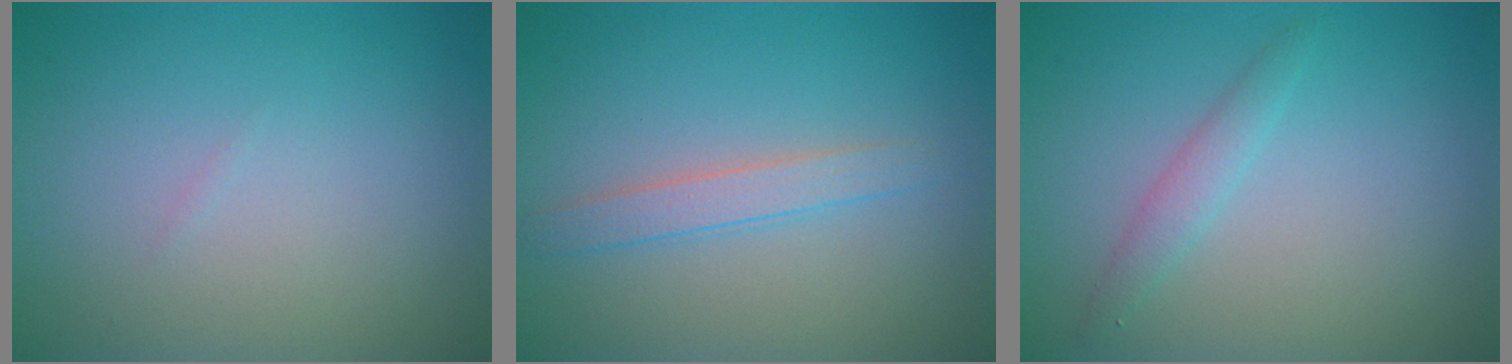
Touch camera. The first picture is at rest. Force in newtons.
{"total": 1.9, "press": 1.9, "slide": 0.1}
{"total": 1.6, "press": 1.6, "slide": 0.1}